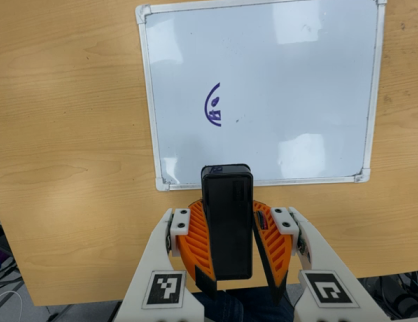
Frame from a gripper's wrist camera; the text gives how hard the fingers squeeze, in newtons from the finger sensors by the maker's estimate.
{"total": 11.1, "left": 10.4, "right": 11.8}